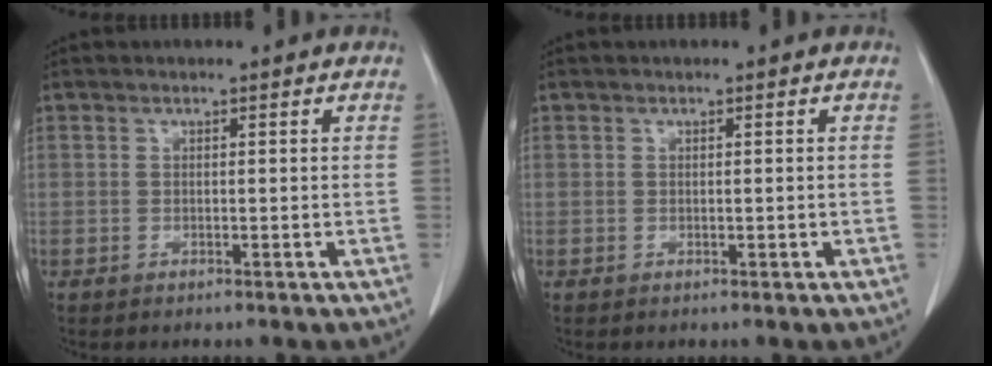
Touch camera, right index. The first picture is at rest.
{"total": 0.0}